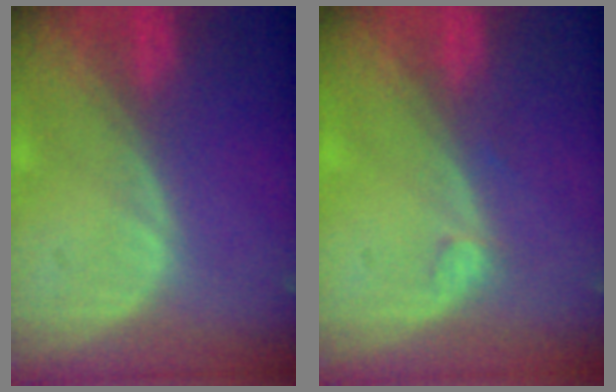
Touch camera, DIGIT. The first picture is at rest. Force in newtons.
{"total": 1.3, "press": 1.1, "slide": 0.5}